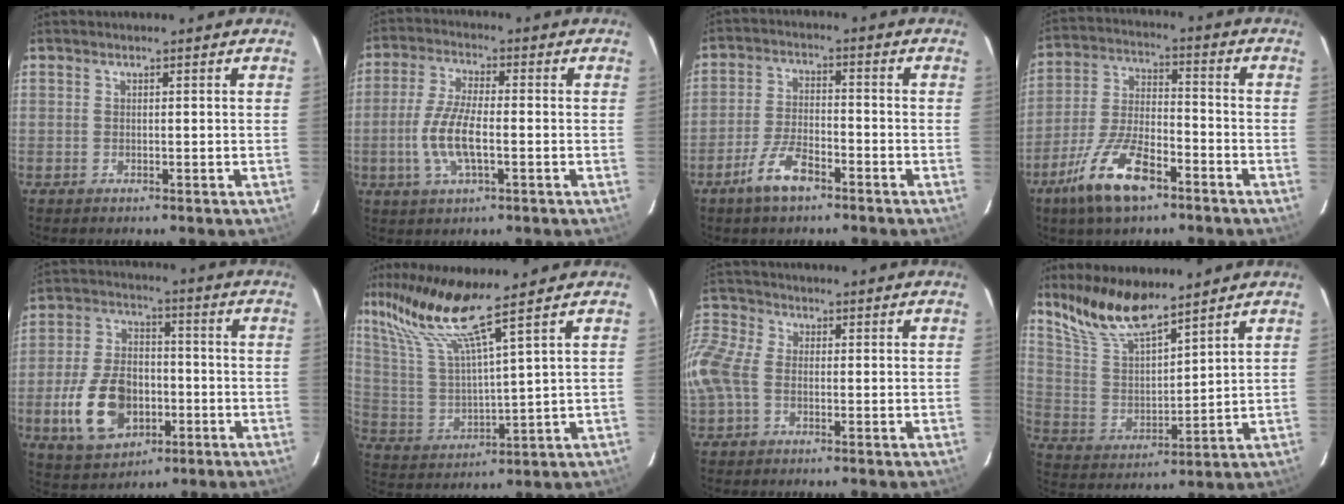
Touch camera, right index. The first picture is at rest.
{"total": 8.6, "force": [-2.1, 2.7, 7.9], "torque": [-0.167, -0.001, -0.044]}
{"total": 7.3, "force": [-4.9, 2.5, 4.7], "torque": [-0.106, 0.001, -0.091]}
{"total": 13.5, "force": [-8.5, 4.8, 9.4], "torque": [-0.202, -0.009, -0.157]}
{"total": 14.6, "force": [-4.6, 9.4, 10.1], "torque": [-0.224, 0.004, -0.066]}
{"total": 13.3, "force": [10.2, -1.0, 8.5], "torque": [-0.158, 0.002, 0.209]}
{"total": 10.1, "force": [-2.7, 7.2, 6.6], "torque": [-0.167, 0.008, -0.069]}
{"total": 12.3, "force": [10.3, 2.7, 6.3], "torque": [-0.124, 0.006, 0.208]}